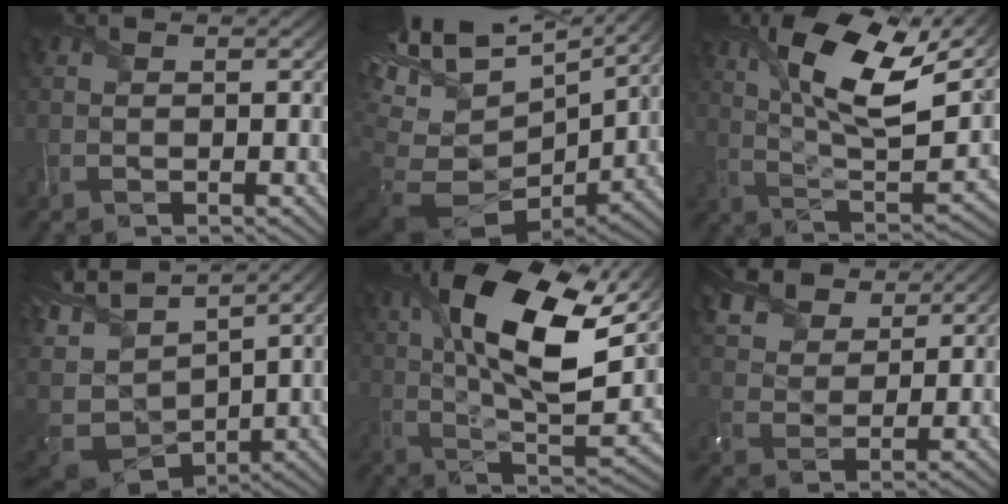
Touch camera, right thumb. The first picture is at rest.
{"total": 17.6, "force": [6.1, 10.2, 13.0], "torque": [-0.264, 0.019, 0.157]}
{"total": 15.5, "force": [7.1, 5.6, 12.7], "torque": [-0.246, 0.001, 0.128]}
{"total": 9.4, "force": [0.0, 5.8, 7.3], "torque": [-0.213, -0.005, 0.012]}
{"total": 18.1, "force": [6.7, 7.1, 15.3], "torque": [-0.280, 0.022, 0.111]}
{"total": 9.5, "force": [6.8, 4.6, 4.7], "torque": [-0.140, 0.023, 0.123]}